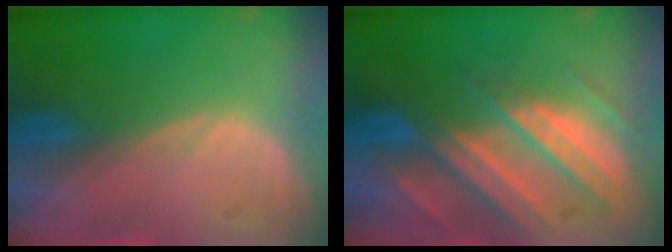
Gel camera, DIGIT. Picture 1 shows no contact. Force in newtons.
{"total": 10.3, "press": 9.1, "slide": 4.9}